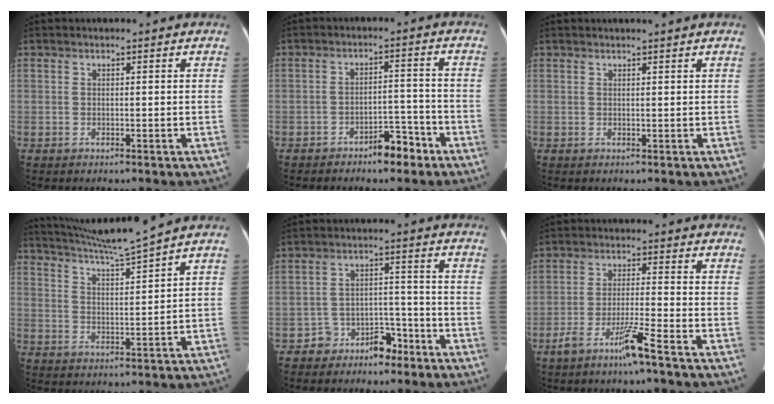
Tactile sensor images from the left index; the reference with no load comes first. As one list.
[{"total": 5.1, "force": [-3.8, 1.9, 2.7], "torque": [-0.035, 0.015, -0.058]}, {"total": 1.3, "force": [1.2, -0.3, 0.5], "torque": [-0.011, 0.003, 0.021]}, {"total": 8.4, "force": [7.5, -2.6, 2.6], "torque": [-0.059, -0.017, 0.140]}, {"total": 5.3, "force": [-4.0, 3.1, 1.3], "torque": [-0.011, 0.022, -0.062]}, {"total": 6.0, "force": [-4.1, -0.6, 4.3], "torque": [-0.086, -0.009, -0.082]}]